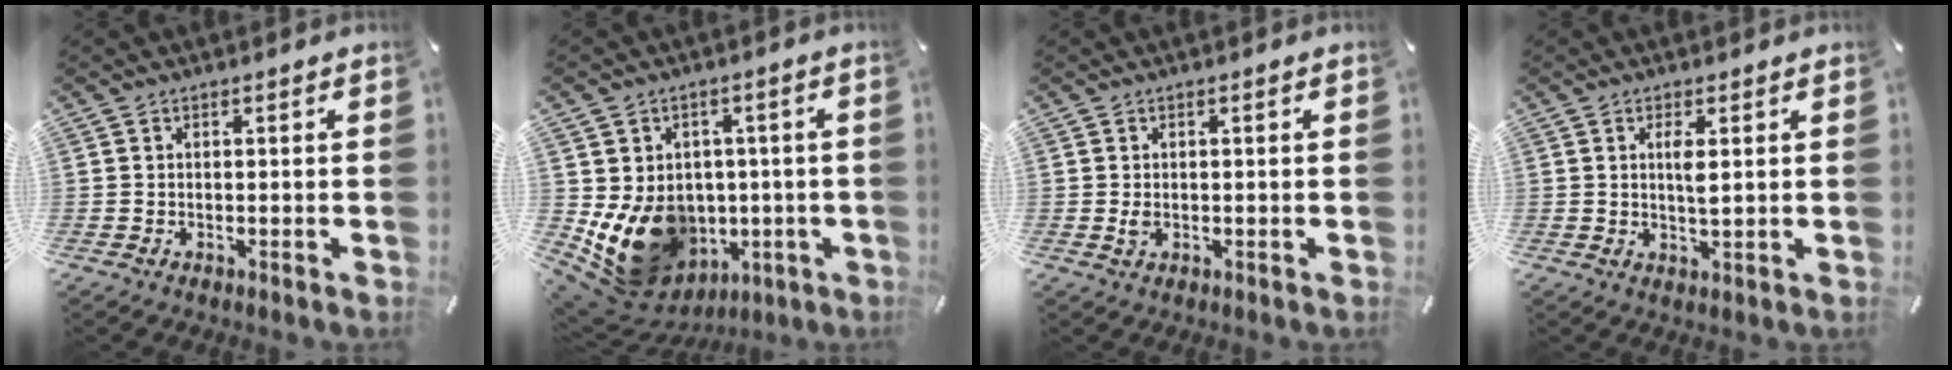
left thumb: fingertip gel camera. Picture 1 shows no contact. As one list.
[{"total": 14.3, "force": [-2.3, 12.1, 7.1], "torque": [-0.143, -0.007, -0.024]}, {"total": 1.6, "force": [-0.1, 0.8, 1.4], "torque": [-0.035, -0.002, -0.005]}, {"total": 3.4, "force": [0.9, 0.8, 3.2], "torque": [-0.061, -0.001, 0.011]}]